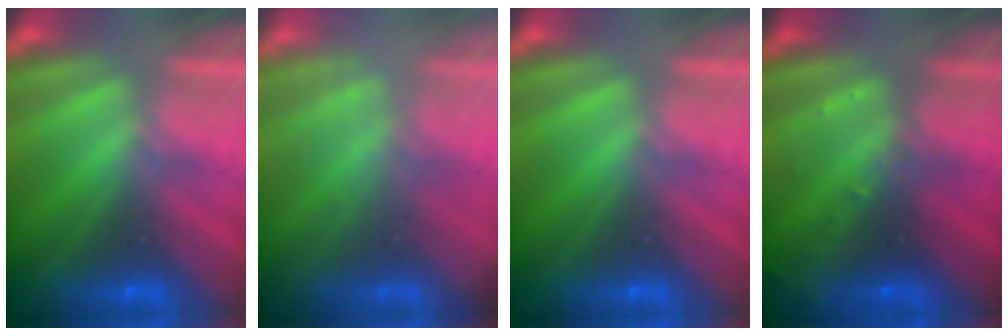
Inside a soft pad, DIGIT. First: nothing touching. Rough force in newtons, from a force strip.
{"total": 2.7}
{"total": 0.0}
{"total": 2.7}